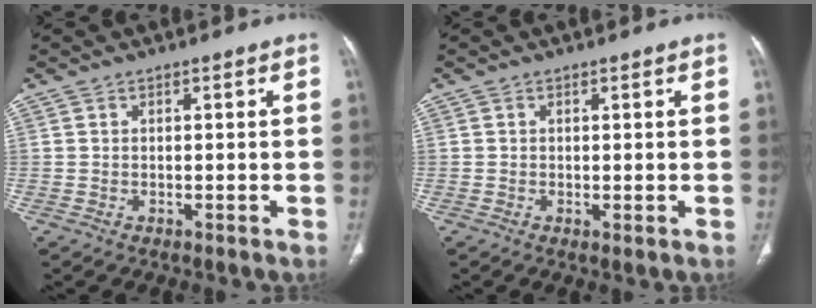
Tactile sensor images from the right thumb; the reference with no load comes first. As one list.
[{"total": 0.7, "force": [-0.1, 0.1, 0.6], "torque": [-0.016, -0.005, 0.001]}]